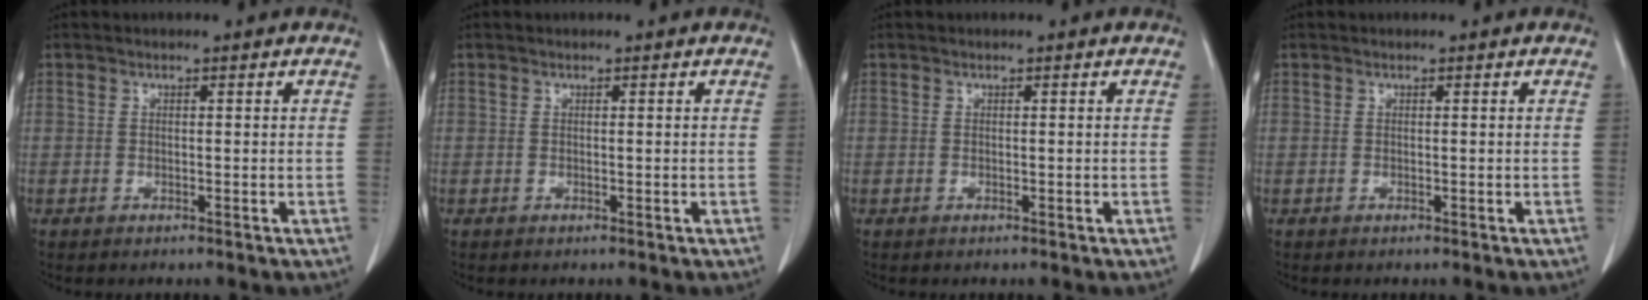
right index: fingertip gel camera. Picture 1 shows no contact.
{"total": 0.0}
{"total": 0.0}
{"total": 0.0}